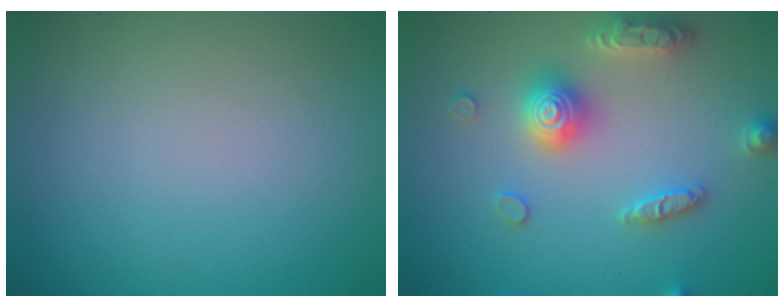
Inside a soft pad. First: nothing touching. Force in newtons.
{"total": 4.9, "press": 4.8, "slide": 0.8}